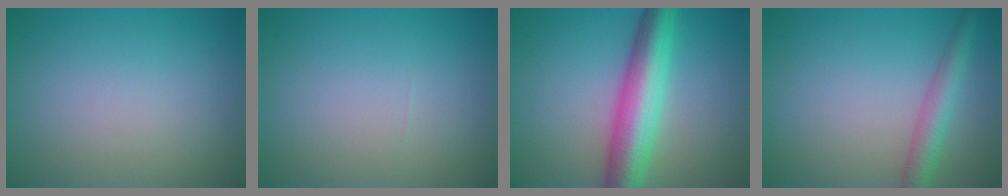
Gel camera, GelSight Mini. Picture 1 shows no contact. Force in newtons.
{"total": 0.0}
{"total": 7.4, "press": 7.4, "slide": 0.1}
{"total": 3.2, "press": 3.1, "slide": 0.2}